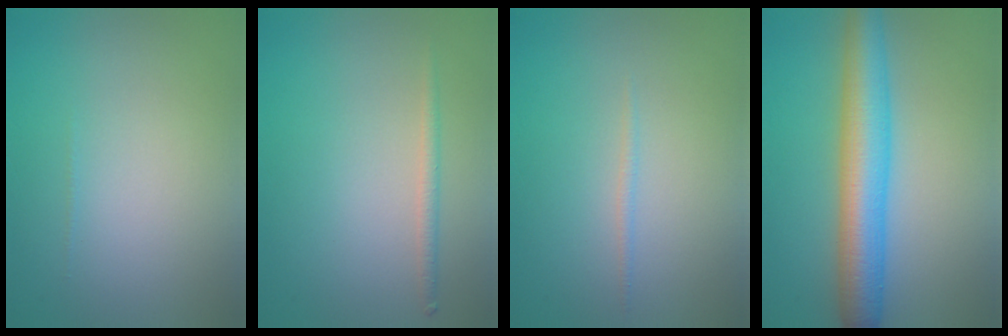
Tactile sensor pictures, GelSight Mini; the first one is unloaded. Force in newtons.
{"total": 1.2, "press": 1.2, "slide": 0.0}
{"total": 0.6, "press": 0.6, "slide": 0.1}
{"total": 7.1, "press": 7.1, "slide": 0.1}